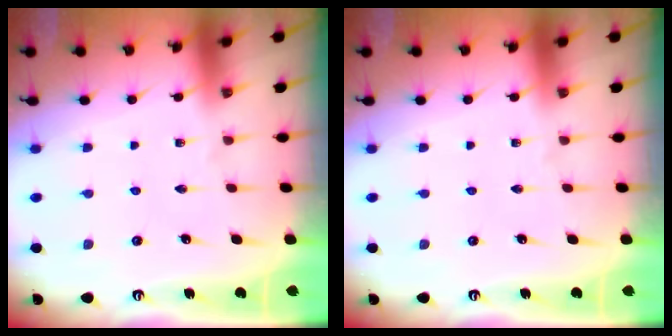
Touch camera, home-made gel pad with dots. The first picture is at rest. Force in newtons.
{"total": 0.0}